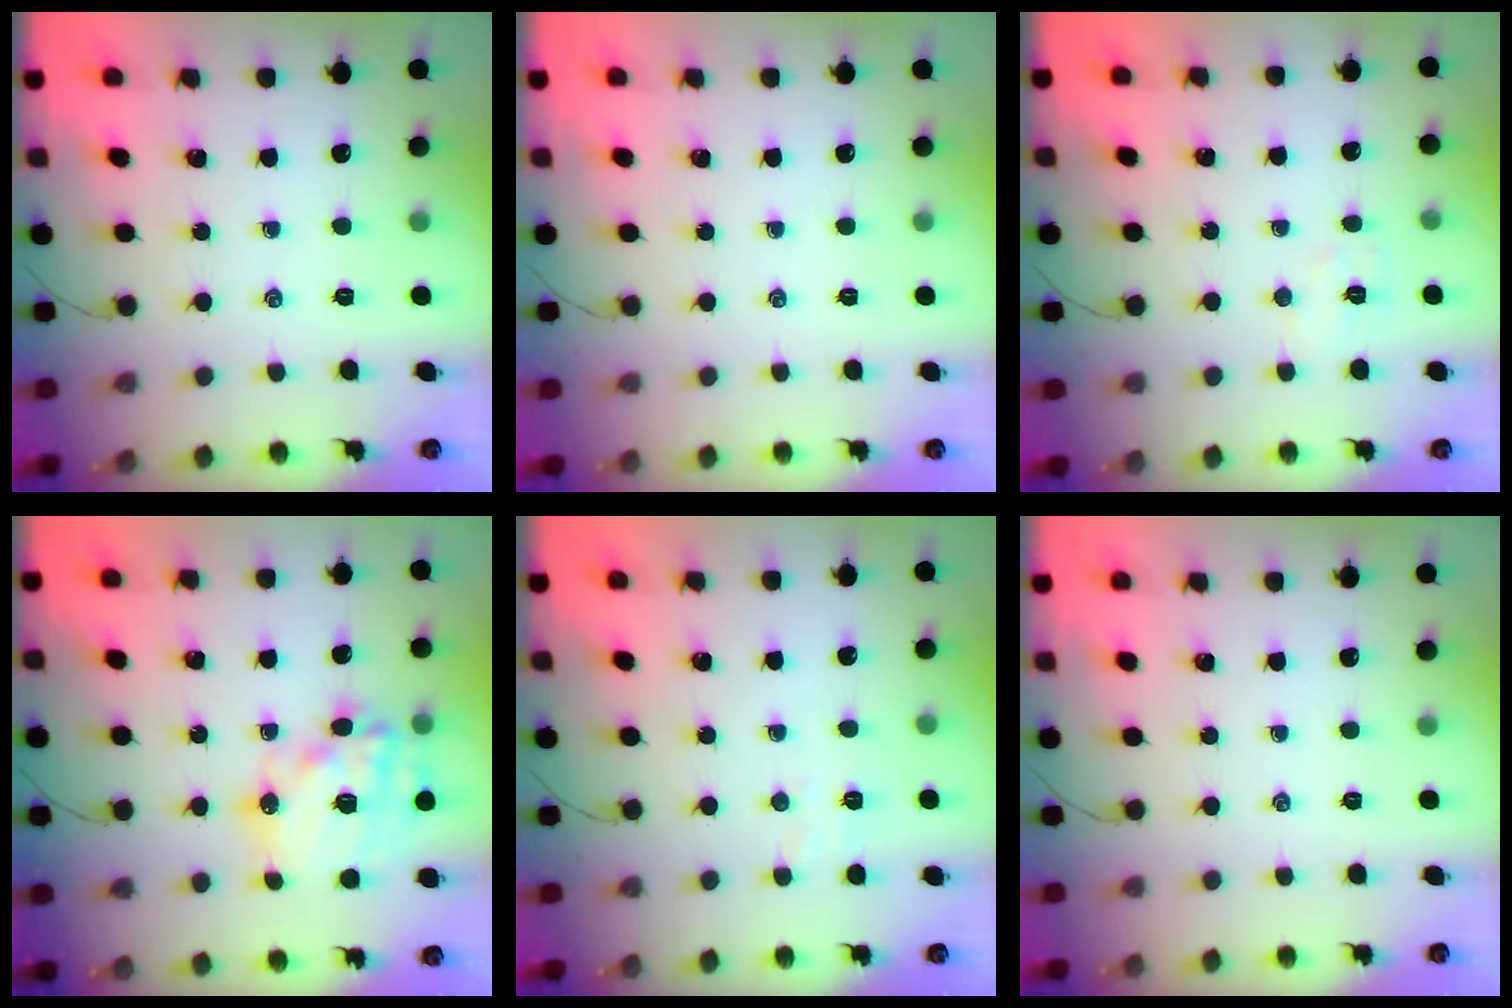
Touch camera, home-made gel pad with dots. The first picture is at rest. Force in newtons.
{"total": 0.0}
{"total": 5.1, "press": 5.0, "slide": 1.1}
{"total": 20.2, "press": 19.8, "slide": 4.2}
{"total": 3.9, "press": 3.8, "slide": 1.1}
{"total": 0.0}